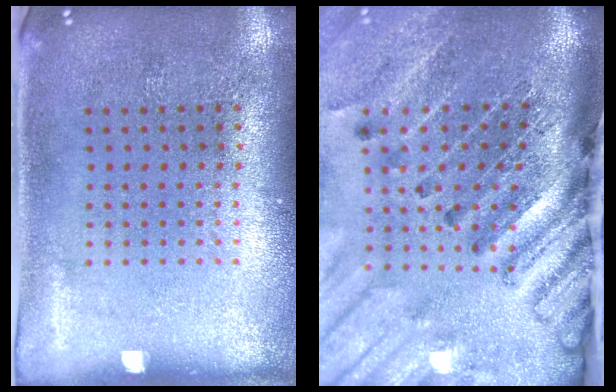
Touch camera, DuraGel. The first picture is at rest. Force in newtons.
{"total": 4.0, "press": 3.0, "slide": 2.6}